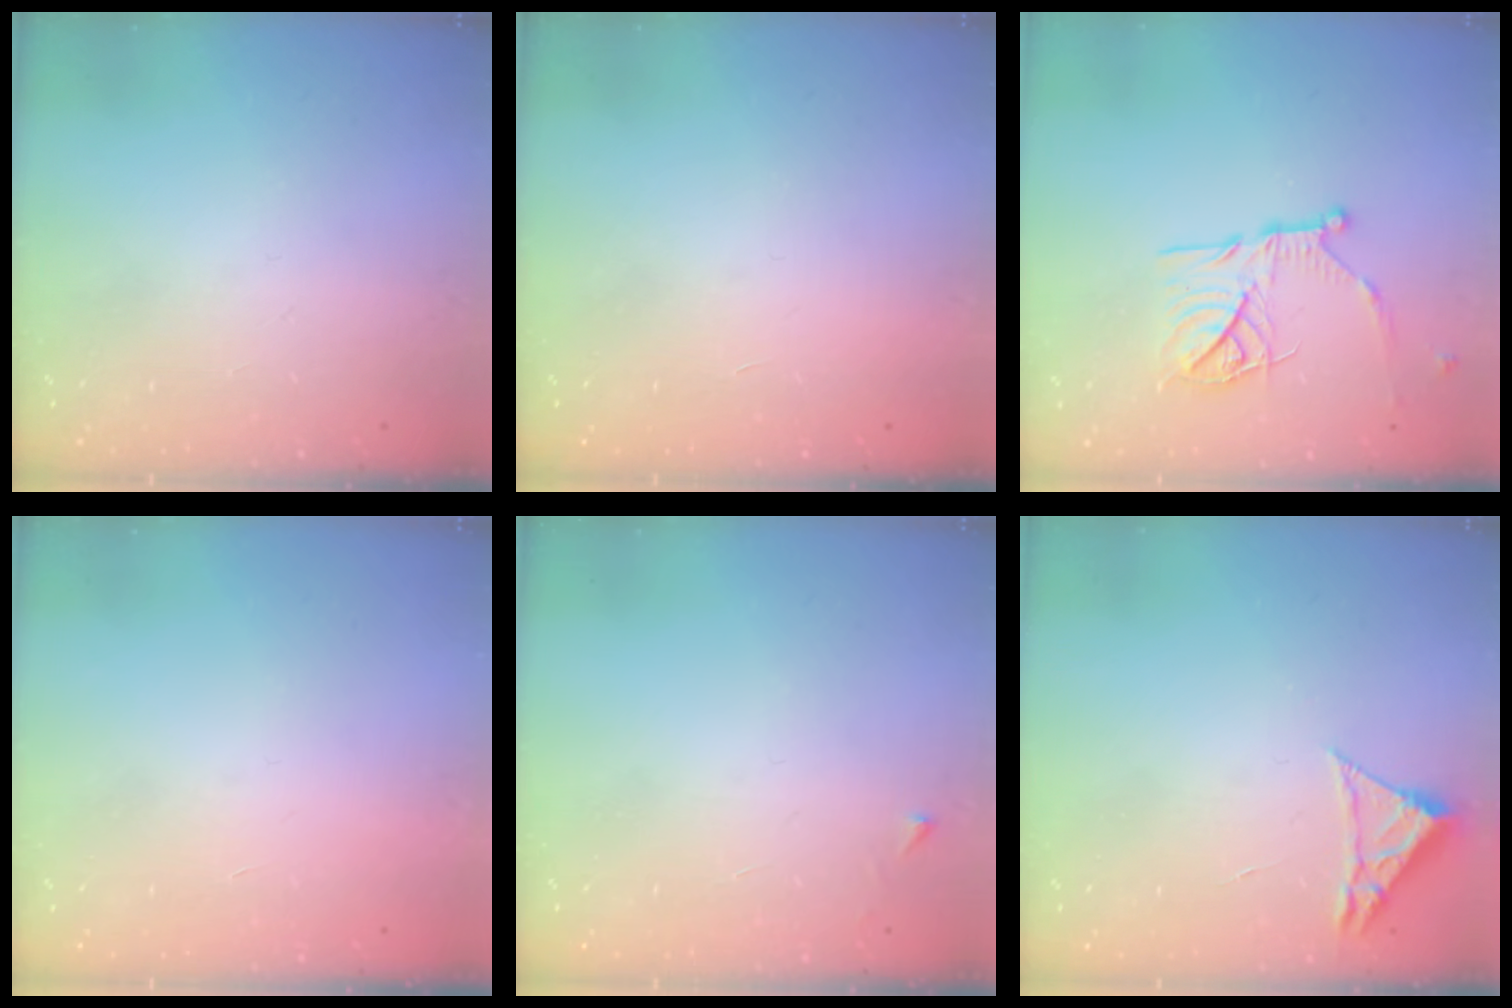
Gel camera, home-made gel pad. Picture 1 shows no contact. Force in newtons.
{"total": 1.7, "press": 1.7, "slide": 0.1}
{"total": 17.1, "press": 17.0, "slide": 1.5}
{"total": 1.7, "press": 1.7, "slide": 0.1}
{"total": 2.6, "press": 2.6, "slide": 0.3}
{"total": 2.3, "press": 2.3, "slide": 0.4}